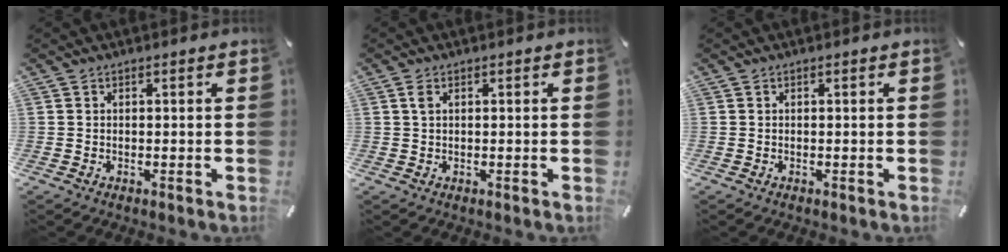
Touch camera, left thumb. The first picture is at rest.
{"total": 1.4, "force": [0.5, 0.6, 1.2], "torque": [-0.026, 0.003, 0.008]}
{"total": 0.0}